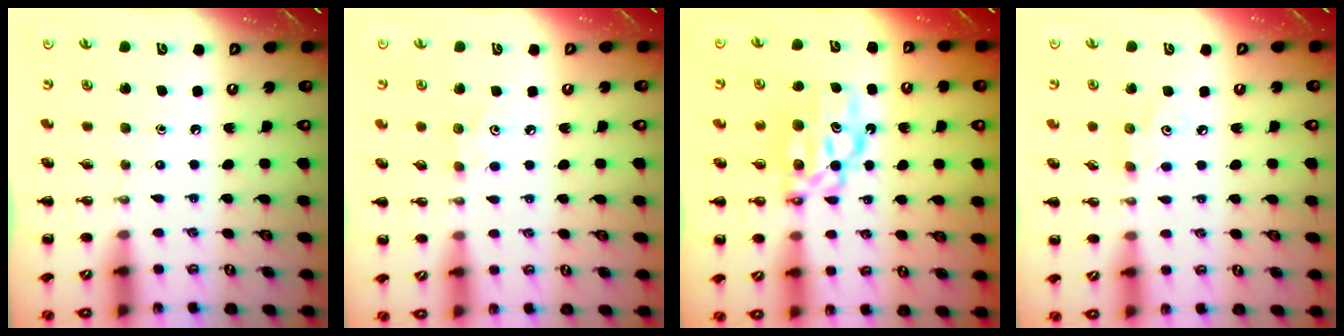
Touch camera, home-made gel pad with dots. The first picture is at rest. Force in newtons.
{"total": 3.7, "press": 3.6, "slide": 0.9}
{"total": 7.6, "press": 7.5, "slide": 1.1}
{"total": 3.7, "press": 3.6, "slide": 1.0}